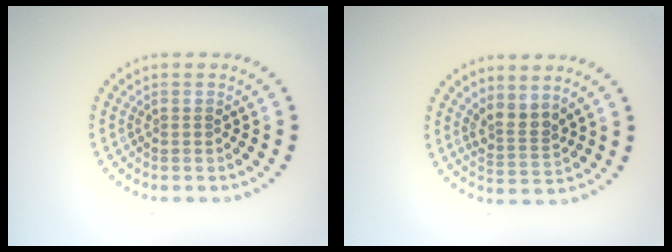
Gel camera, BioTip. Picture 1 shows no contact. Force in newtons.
{"total": 2.5, "press": 1.8, "slide": 1.7}